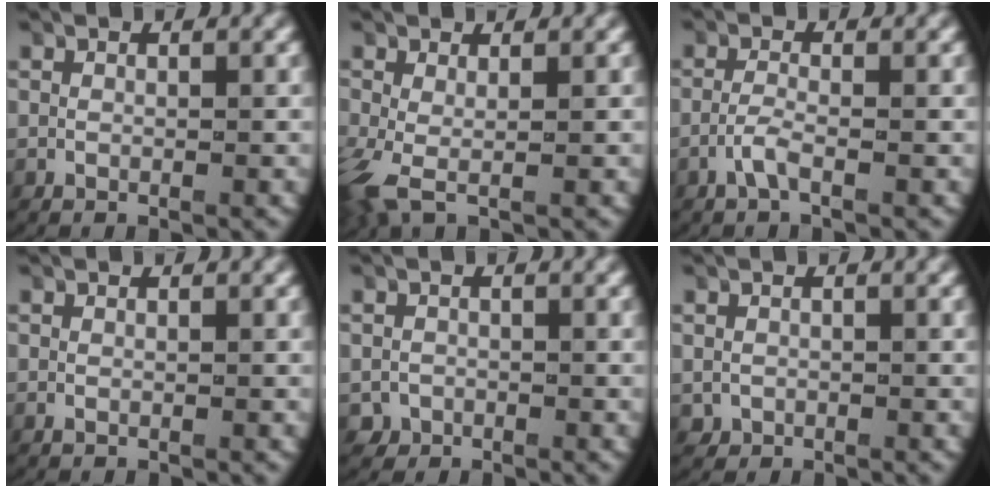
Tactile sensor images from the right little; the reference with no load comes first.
{"total": 2.1, "force": [-0.5, 1.0, 1.7], "torque": [-0.064, -0.018, -0.001]}
{"total": 1.7, "force": [-1.4, 0.2, 1.0], "torque": [-0.029, -0.009, -0.025]}
{"total": 0.0}
{"total": 2.2, "force": [-0.7, 2.1, 0.2], "torque": [-0.014, -0.019, -0.006]}
{"total": 1.3, "force": [-0.1, 1.3, 0.1], "torque": [-0.011, -0.009, 0.005]}